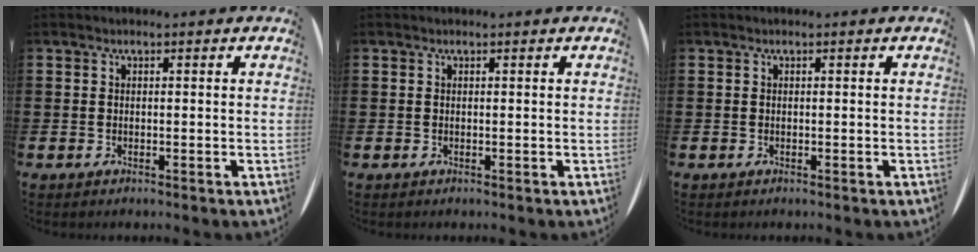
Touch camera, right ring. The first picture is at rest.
{"total": 0.0}
{"total": 0.0}